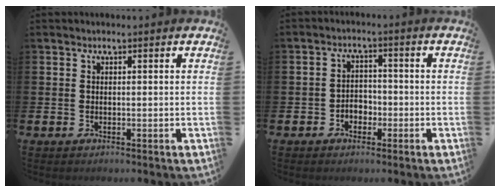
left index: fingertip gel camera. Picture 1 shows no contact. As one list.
[{"total": 2.8, "force": [-1.8, 2.0, 0.8], "torque": [-0.015, 0.006, -0.043]}]